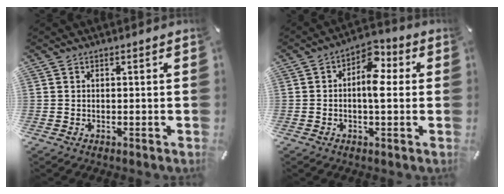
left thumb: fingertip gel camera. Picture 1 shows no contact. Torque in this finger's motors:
{"motor_torque": [-0.01, 0.44, 0.68, -0.41, 0.04]}